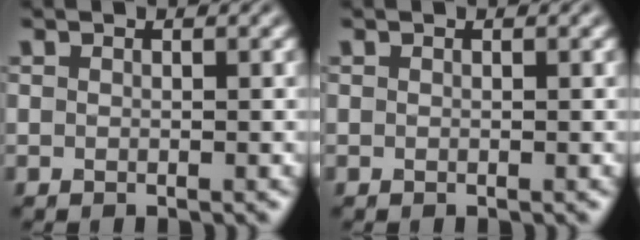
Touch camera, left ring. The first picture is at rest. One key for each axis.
{"total": 0.0}